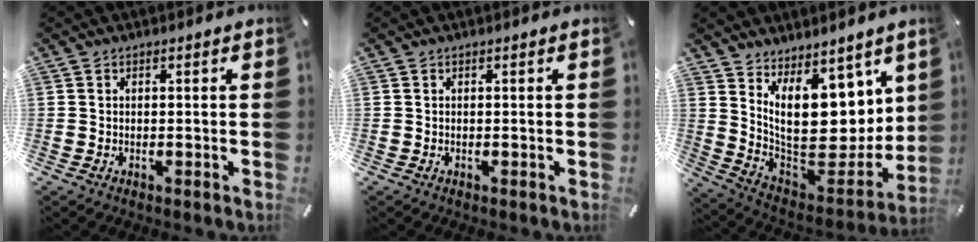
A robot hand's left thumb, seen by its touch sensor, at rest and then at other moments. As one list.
[{"total": 0.0}, {"total": 17.5, "force": [7.9, 10.7, 11.4], "torque": [-0.189, -0.094, 0.148]}]